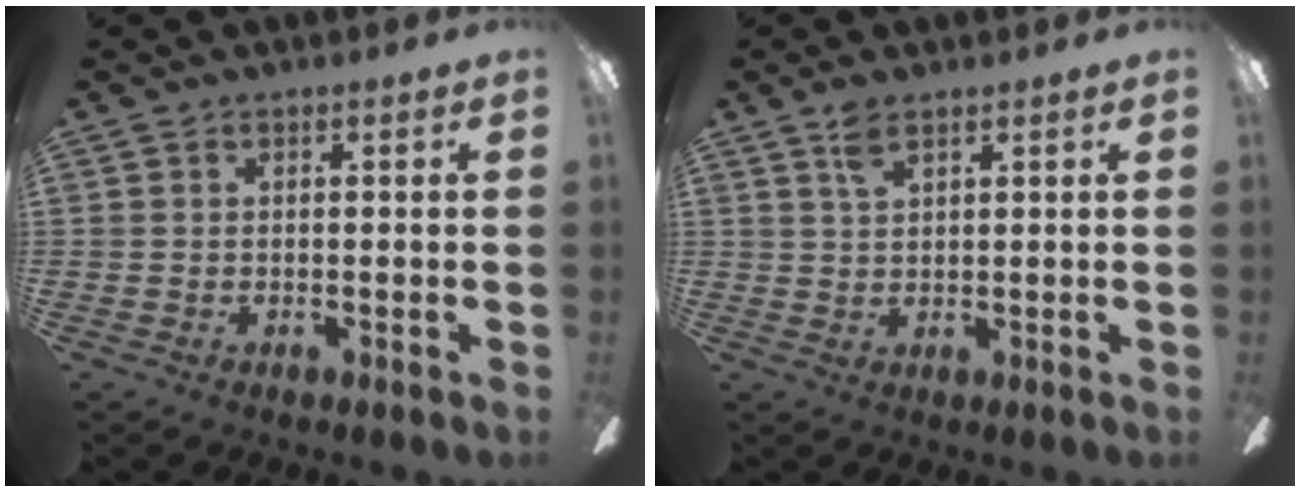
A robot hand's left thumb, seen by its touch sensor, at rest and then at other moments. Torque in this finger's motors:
{"motor_torque": [0.13, -0.03, 0.29, -0.33, 0.02]}